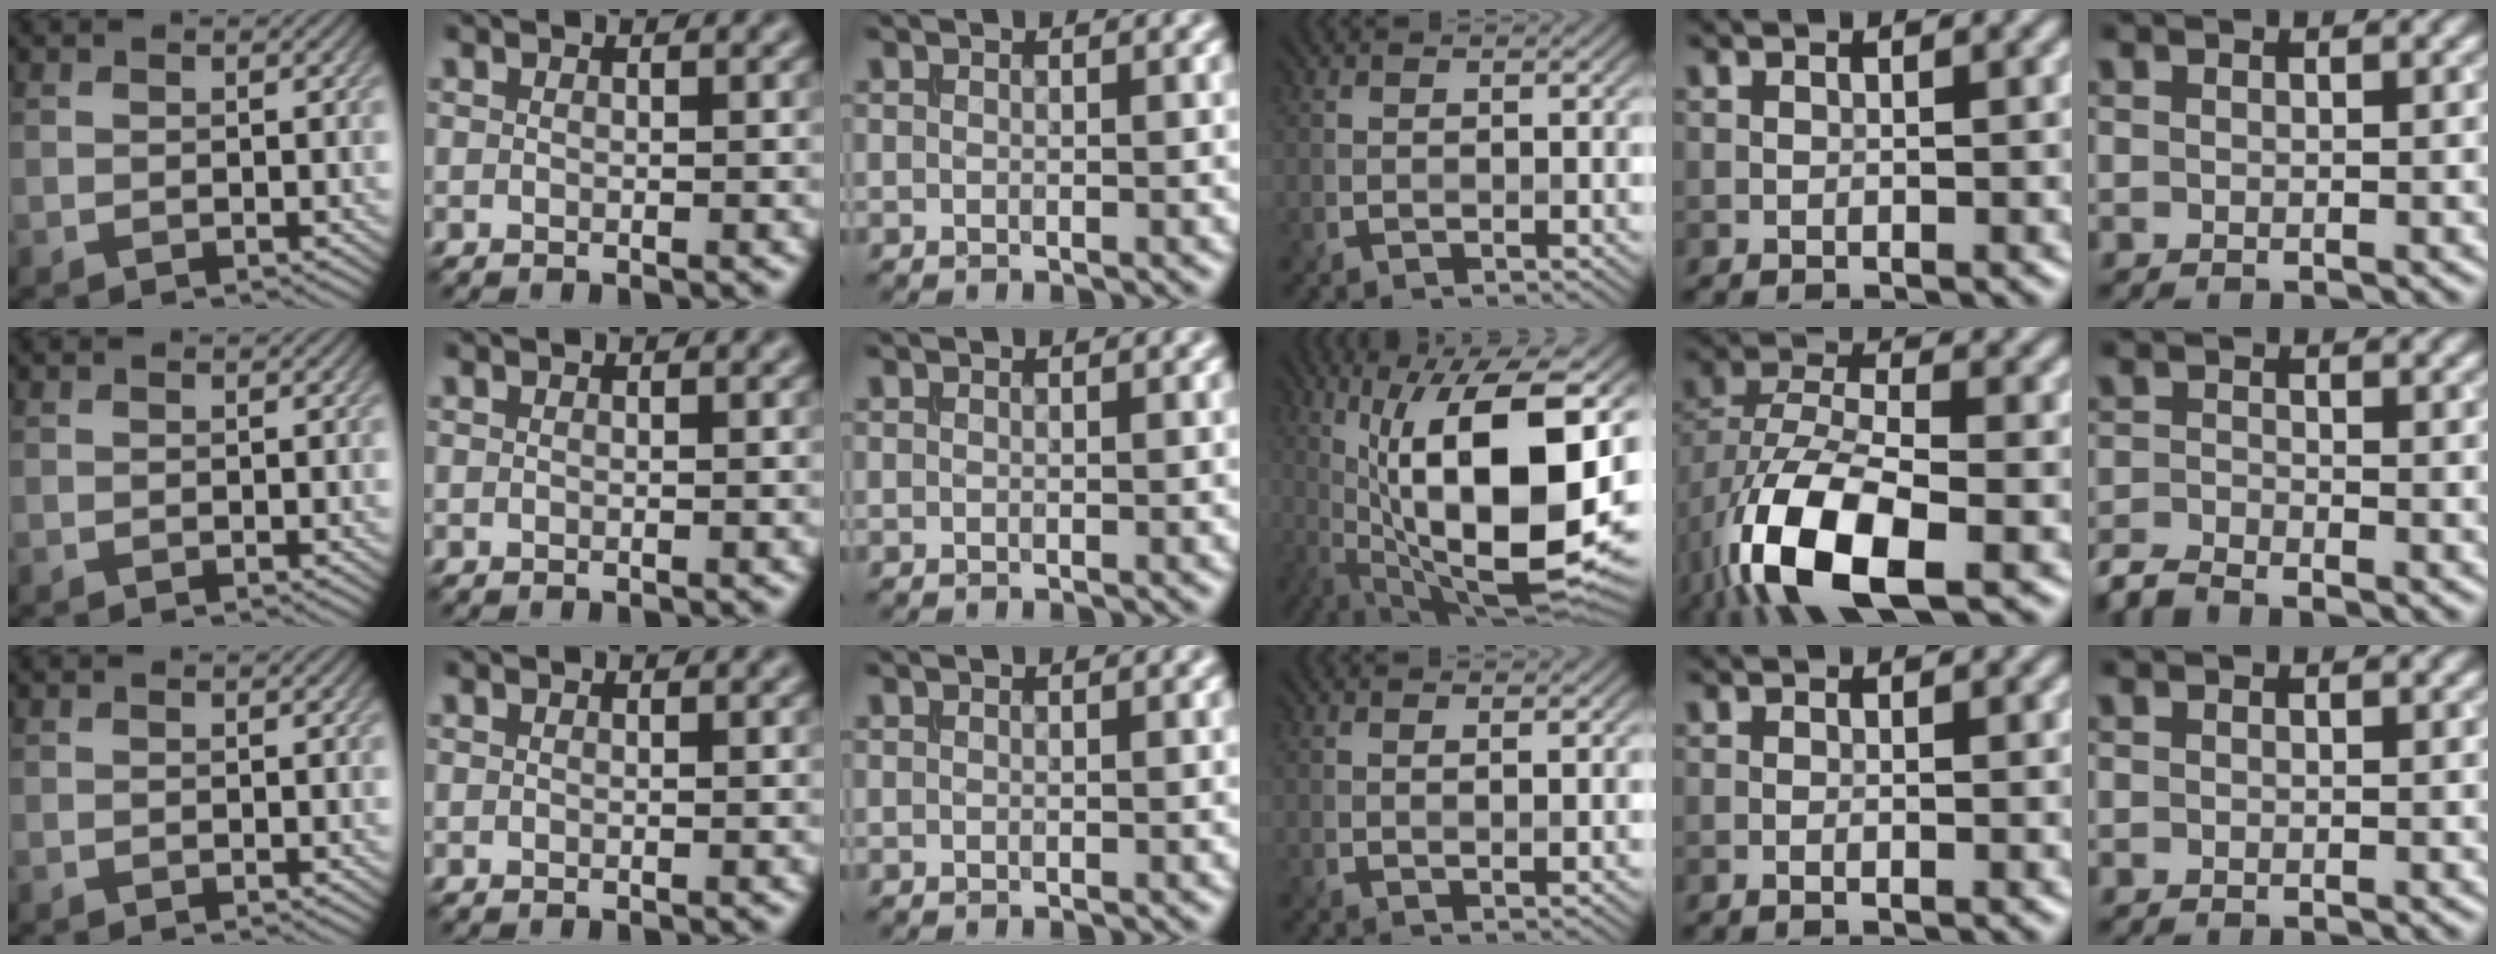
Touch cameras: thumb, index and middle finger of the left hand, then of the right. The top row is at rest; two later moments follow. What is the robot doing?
{"motion": "insert", "object": "bucket"}